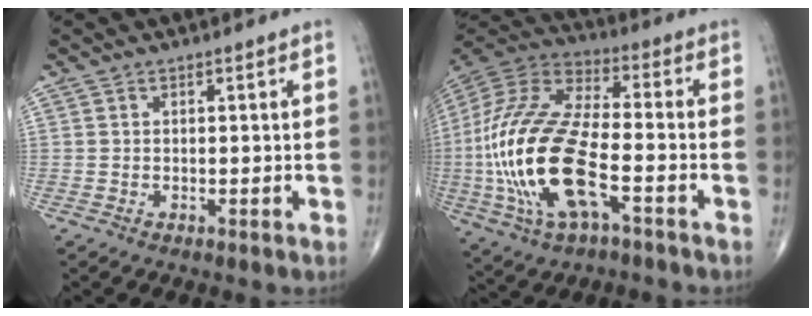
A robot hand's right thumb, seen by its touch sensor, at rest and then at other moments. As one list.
[{"total": 25.4, "force": [-6.1, 10.5, 22.2], "torque": [-0.519, 0.010, -0.109]}]